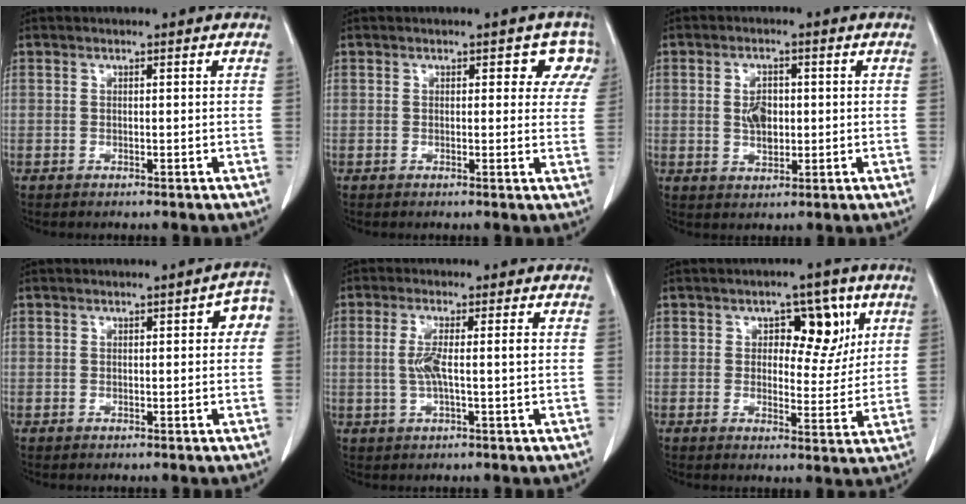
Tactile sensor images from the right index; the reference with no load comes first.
{"total": 4.0, "force": [2.1, 2.6, 2.1], "torque": [0.004, 0.003, 0.008]}
{"total": 4.4, "force": [0.2, 2.5, 3.6], "torque": [-0.068, 0.004, 0.009]}
{"total": 3.3, "force": [0.6, 1.4, 2.9], "torque": [-0.028, 0.018, 0.002]}
{"total": 4.6, "force": [0.0, 0.3, 4.5], "torque": [-0.093, 0.002, 0.000]}
{"total": 7.2, "force": [2.8, 4.1, 5.3], "torque": [-0.057, 0.010, 0.038]}